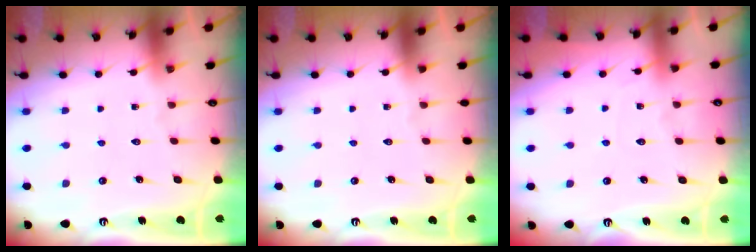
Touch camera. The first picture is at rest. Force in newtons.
{"total": 0.0}
{"total": 2.7, "press": 2.7, "slide": 0.3}